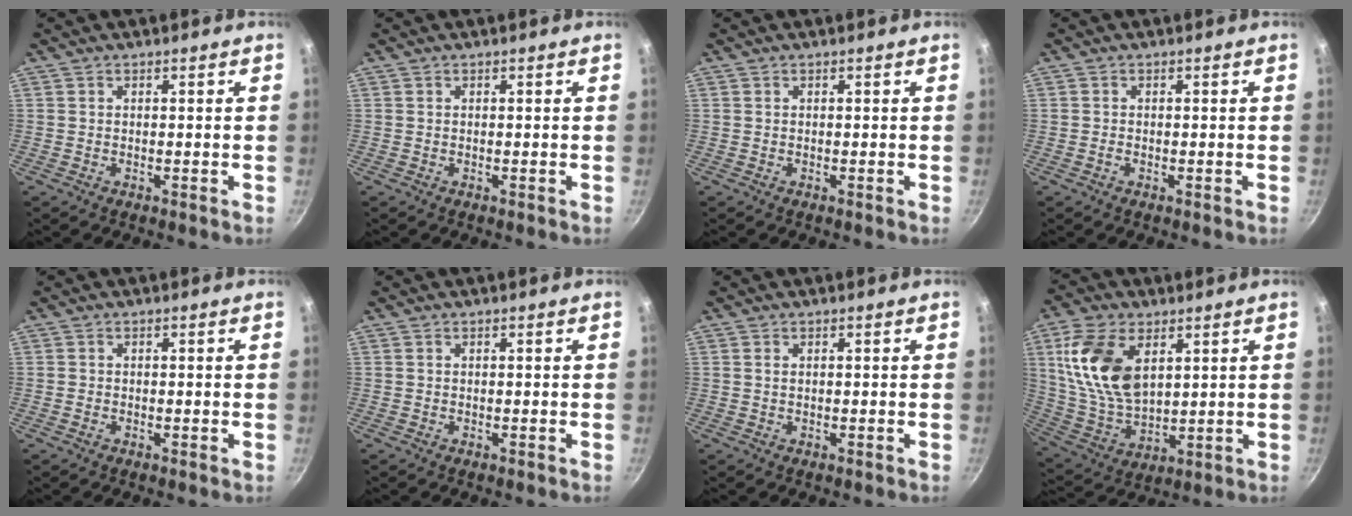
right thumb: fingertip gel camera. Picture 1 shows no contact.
{"total": 0.0}
{"total": 0.0}
{"total": 0.6, "force": [-0.3, 0.4, 0.3], "torque": [-0.006, 0.001, -0.007]}
{"total": 0.6, "force": [-0.2, 0.5, 0.2], "torque": [-0.004, 0.001, -0.006]}
{"total": 0.0}
{"total": 0.6, "force": [0.2, 0.4, 0.4], "torque": [-0.009, 0.000, 0.003]}
{"total": 16.6, "force": [5.6, 9.7, 12.3], "torque": [-0.224, -0.021, 0.121]}